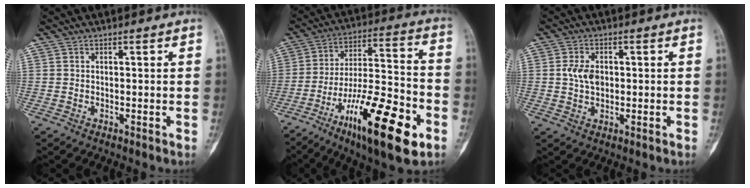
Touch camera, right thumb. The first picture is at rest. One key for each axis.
{"total": 22.8, "fx": -10.6, "fy": 6.3, "fz": 19.1, "tx": -0.311, "ty": 0.051, "tz": -0.172}
{"total": 4.8, "fx": 0.3, "fy": 3.3, "fz": 3.5, "tx": -0.057, "ty": 0.003, "tz": 0.004}